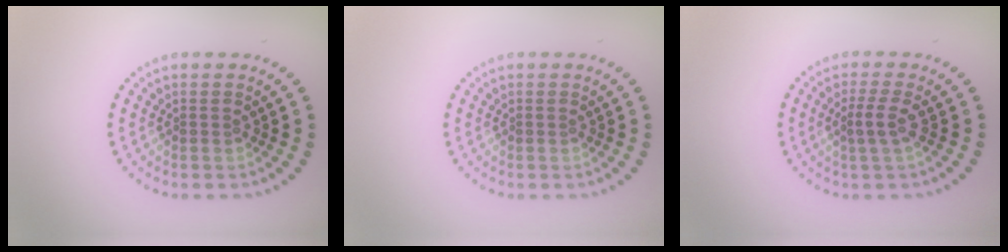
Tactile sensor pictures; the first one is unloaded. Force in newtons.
{"total": 0.0}
{"total": 1.7, "press": 1.5, "slide": 0.9}